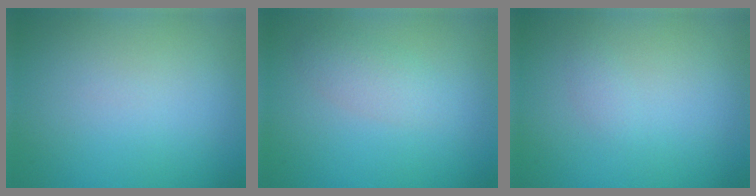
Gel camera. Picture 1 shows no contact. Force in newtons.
{"total": 1.9, "press": 1.9, "slide": 0.1}
{"total": 0.7, "press": 0.7, "slide": 0.1}